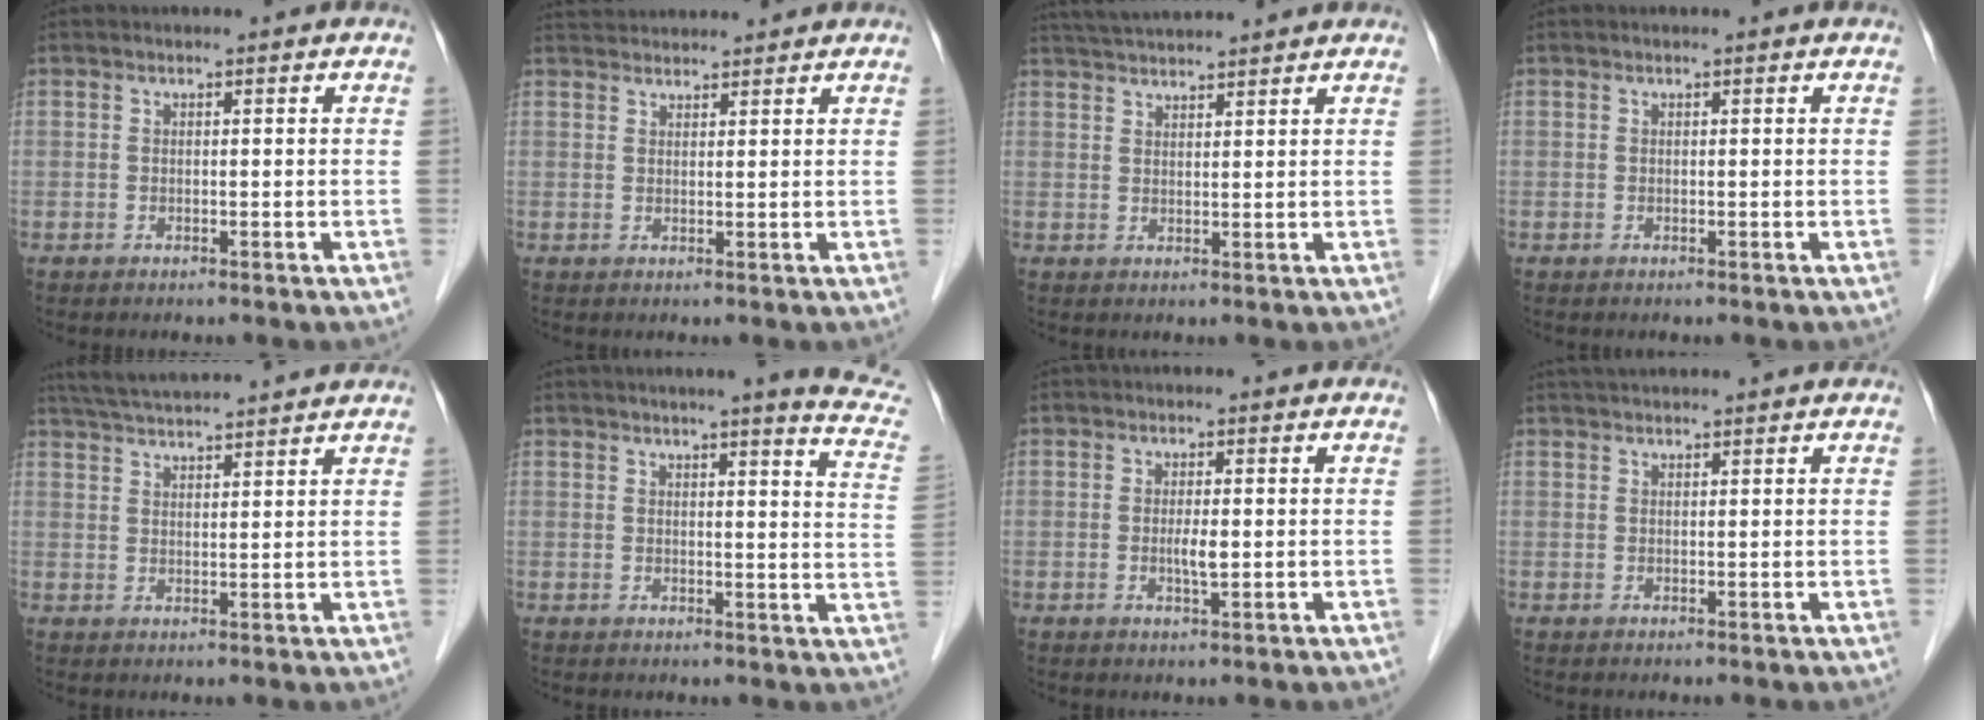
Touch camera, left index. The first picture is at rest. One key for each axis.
{"total": 6.1, "fx": 6.0, "fy": 0.7, "fz": 1.2, "tx": -0.021, "ty": 0.036, "tz": 0.088}
{"total": 8.0, "fx": 7.4, "fy": 0.1, "fz": 2.8, "tx": -0.053, "ty": 0.035, "tz": 0.116}
{"total": 0.0}
{"total": 11.2, "fx": 10.4, "fy": 0.0, "fz": 4.3, "tx": -0.080, "ty": 0.030, "tz": 0.154}
{"total": 11.6, "fx": 10.2, "fy": -0.5, "fz": 5.5, "tx": -0.056, "ty": -0.053, "tz": 0.089}
{"total": 2.0, "fx": -0.3, "fy": 0.3, "fz": 2.0, "tx": -0.040, "ty": -0.006, "tz": -0.004}
{"total": 5.5, "fx": 5.1, "fy": 0.2, "fz": 2.1, "tx": -0.028, "ty": 0.035, "tz": 0.070}